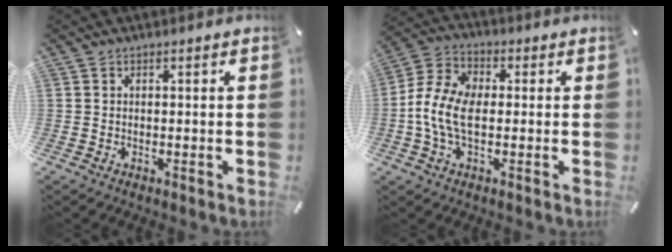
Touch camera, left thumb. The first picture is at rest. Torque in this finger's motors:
{"motor_torque": [1.76, 1.94, 0.96, 0.23, 0.13]}